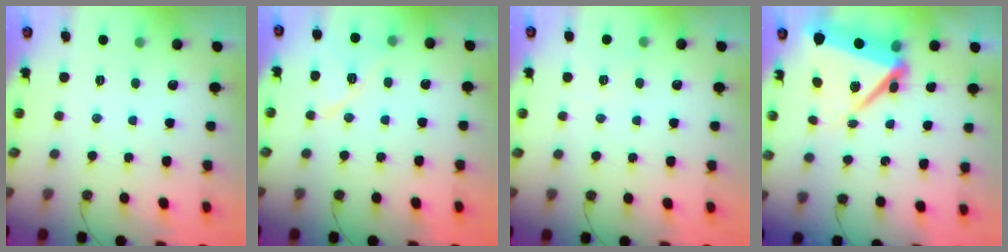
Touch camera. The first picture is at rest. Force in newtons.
{"total": 10.7, "press": 10.6, "slide": 1.4}
{"total": 5.1, "press": 5.0, "slide": 0.9}
{"total": 11.8, "press": 11.6, "slide": 1.9}